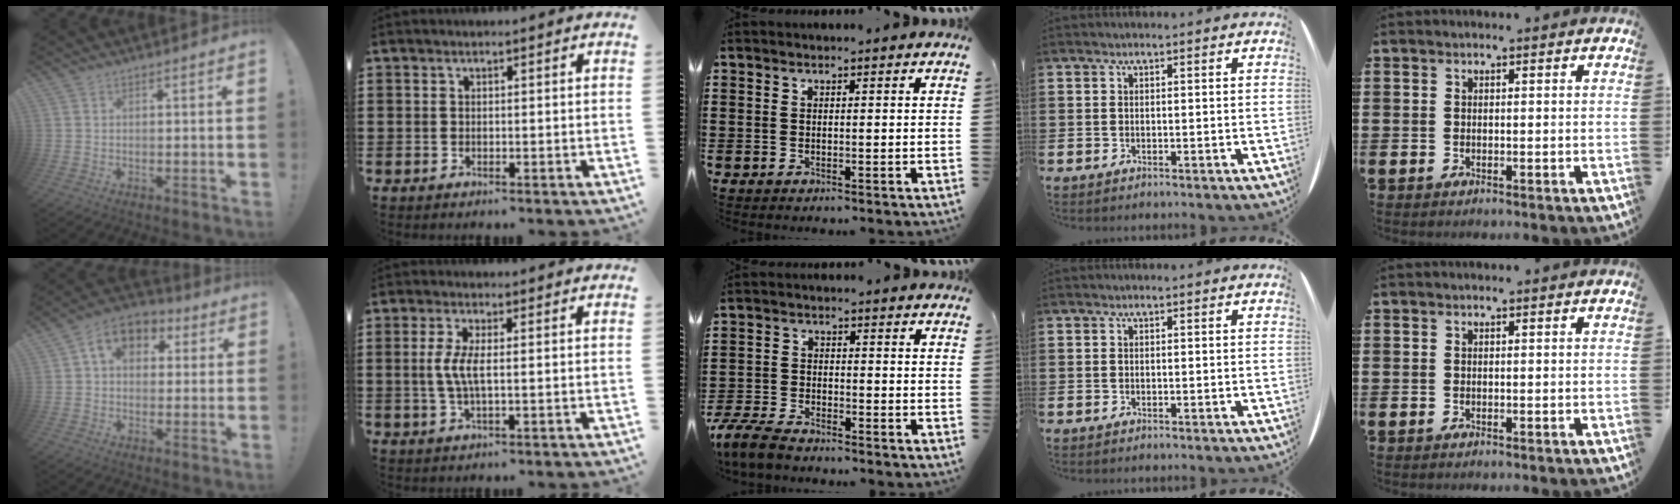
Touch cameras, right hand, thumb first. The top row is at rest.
{"thumb": {"total": 9.3, "force": [2.9, 6.8, 5.6], "torque": [-0.087, 0.004, 0.057]}, "index": {"total": 4.4, "force": [-0.2, 1.1, 4.3], "torque": [-0.106, -0.009, -0.015]}, "middle": {"total": 5.5, "force": [-4.9, 1.3, 1.9], "torque": [-0.062, -0.003, -0.105]}}